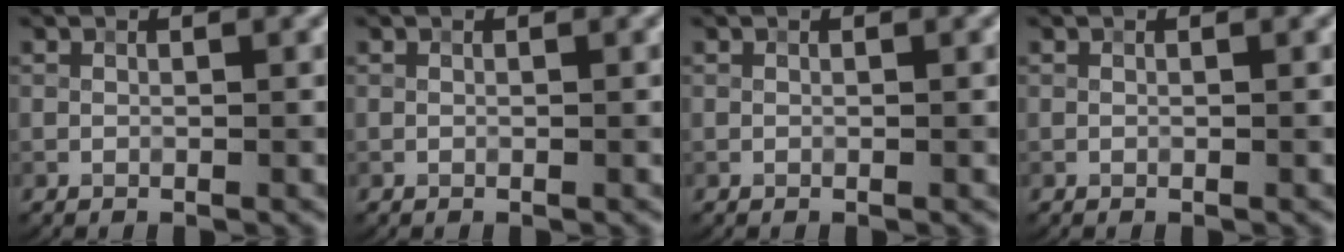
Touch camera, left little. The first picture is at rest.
{"total": 0.0}
{"total": 0.0}
{"total": 0.0}